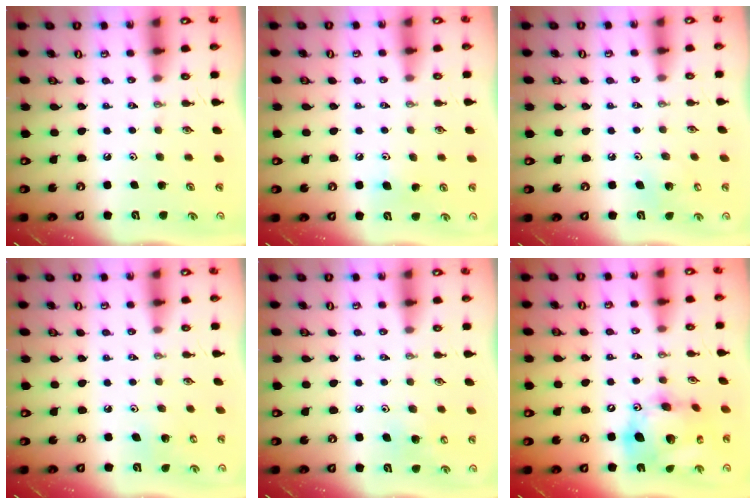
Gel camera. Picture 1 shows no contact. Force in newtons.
{"total": 5.8, "press": 5.6, "slide": 1.5}
{"total": 6.0, "press": 6.0, "slide": 0.3}
{"total": 5.2, "press": 5.2, "slide": 0.3}
{"total": 6.8, "press": 6.8, "slide": 0.6}
{"total": 19.8, "press": 19.6, "slide": 3.1}